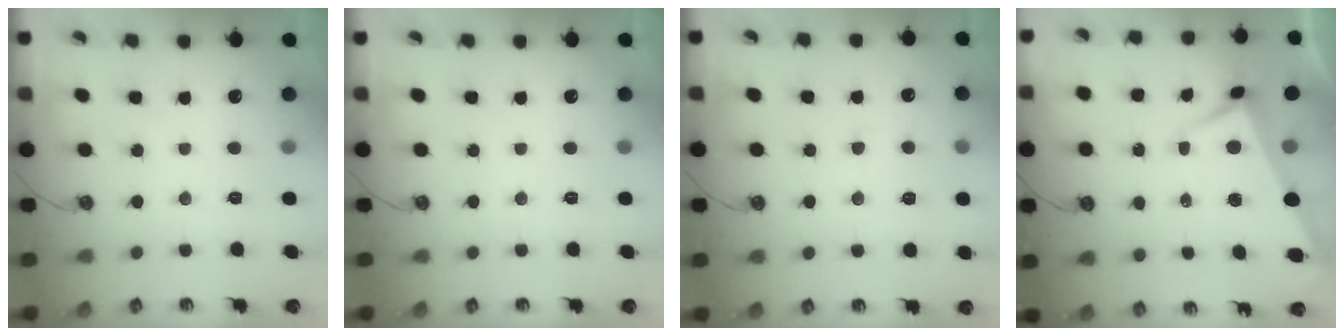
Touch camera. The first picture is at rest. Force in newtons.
{"total": 0.0}
{"total": 1.5, "press": 1.2, "slide": 0.8}
{"total": 2.5, "press": 2.3, "slide": 0.9}